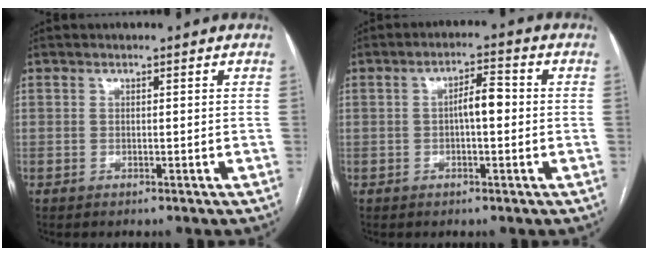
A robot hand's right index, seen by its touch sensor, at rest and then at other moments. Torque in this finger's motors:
{"motor_torque": [0.91, 0.04, 0.24, 0.08]}